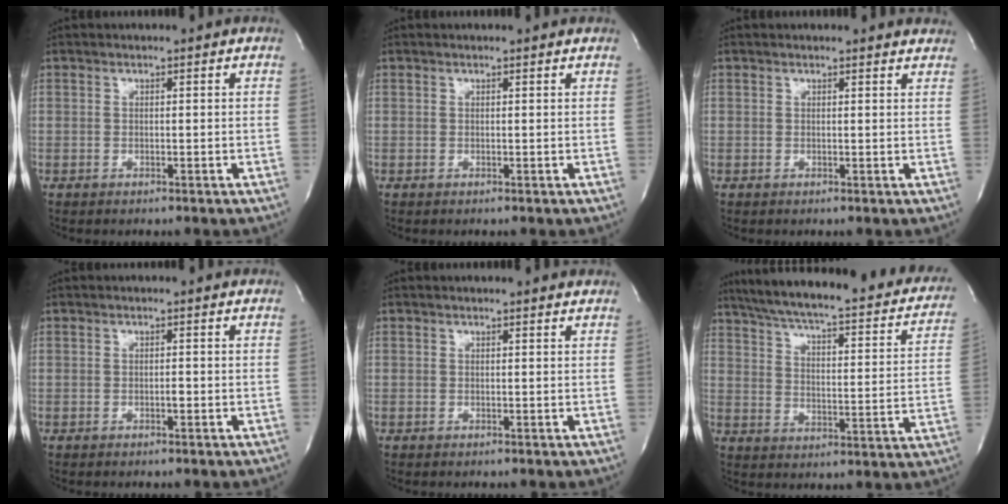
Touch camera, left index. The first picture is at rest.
{"total": 1.3, "force": [1.3, 0.1, 0.1], "torque": [-0.011, 0.002, 0.010]}
{"total": 4.2, "force": [4.0, 1.1, 0.4], "torque": [0.001, -0.001, 0.024]}
{"total": 0.5, "force": [-0.1, 0.1, 0.5], "torque": [-0.006, 0.001, -0.005]}
{"total": 2.6, "force": [2.5, 0.6, 0.3], "torque": [-0.010, 0.005, 0.016]}
{"total": 30.0, "force": [24.6, 6.3, 16.0], "torque": [-0.245, -0.022, 0.302]}